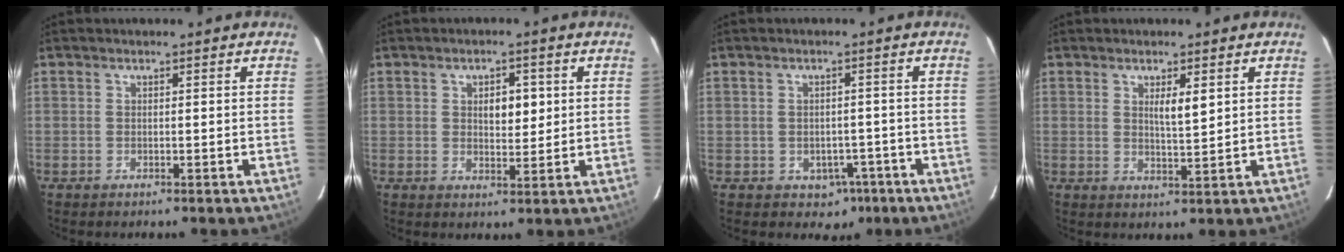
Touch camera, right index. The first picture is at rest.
{"total": 4.3, "force": [1.1, 2.1, 3.5], "torque": [-0.052, 0.003, 0.020]}
{"total": 4.1, "force": [-2.0, 3.2, 1.7], "torque": [-0.014, 0.006, -0.015]}
{"total": 3.4, "force": [1.4, 0.5, 3.1], "torque": [-0.053, -0.006, 0.024]}